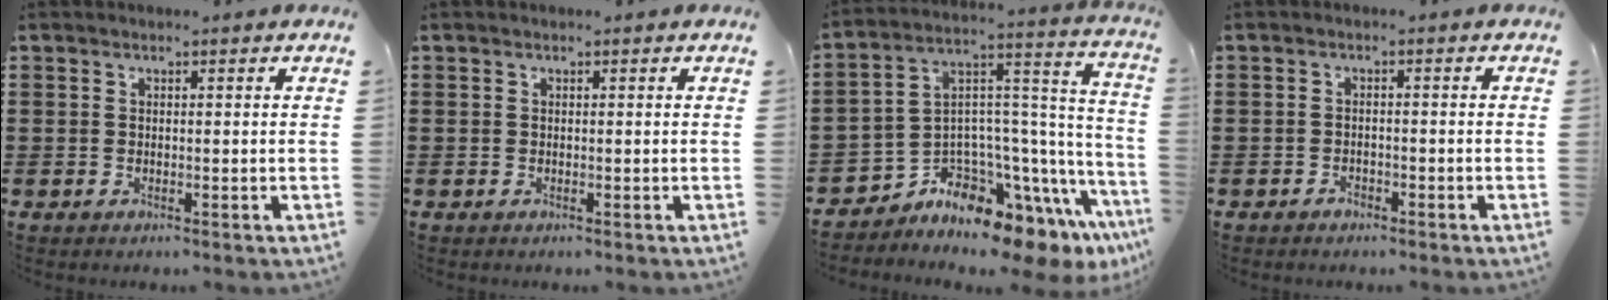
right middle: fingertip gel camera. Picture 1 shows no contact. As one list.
[{"total": 0.0}, {"total": 6.1, "force": [-5.7, 1.9, 0.9], "torque": [-0.038, -0.039, -0.119]}, {"total": 1.3, "force": [-1.1, 0.6, 0.4], "torque": [-0.011, 0.000, -0.023]}]